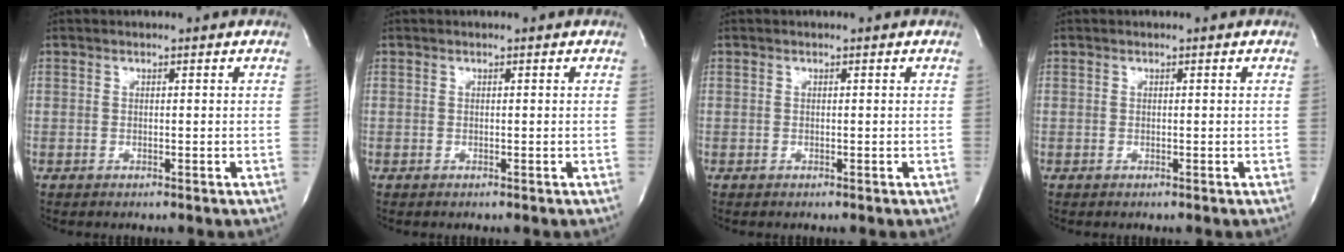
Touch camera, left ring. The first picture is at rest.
{"total": 0.0}
{"total": 0.0}
{"total": 0.0}